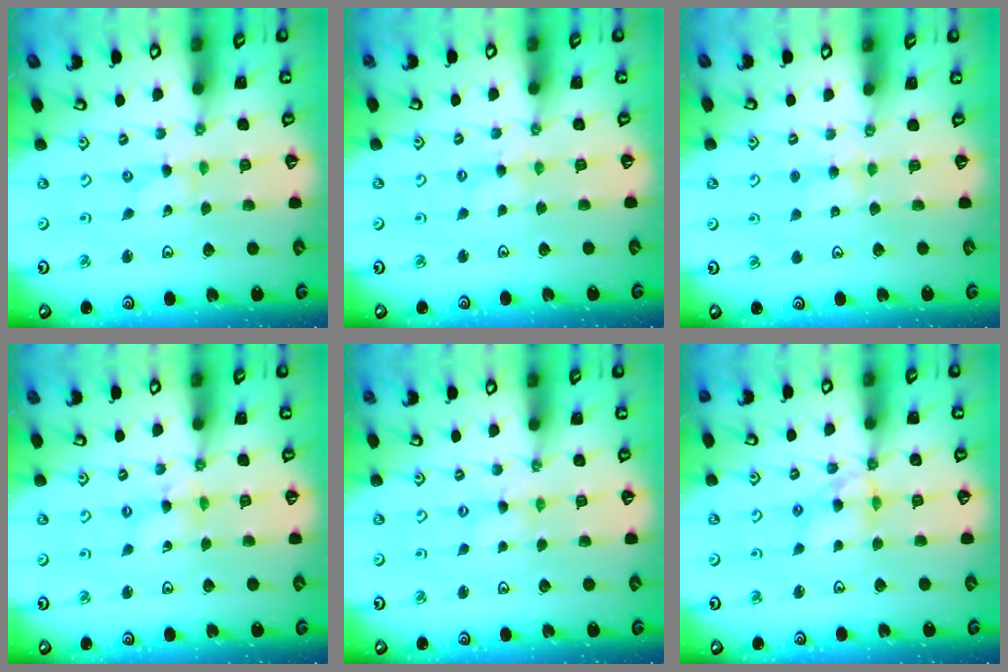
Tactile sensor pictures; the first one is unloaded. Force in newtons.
{"total": 1.6, "press": 1.6, "slide": 0.4}
{"total": 3.7, "press": 3.7, "slide": 0.4}
{"total": 1.4, "press": 1.4, "slide": 0.1}
{"total": 0.0}
{"total": 7.6, "press": 7.6, "slide": 0.5}